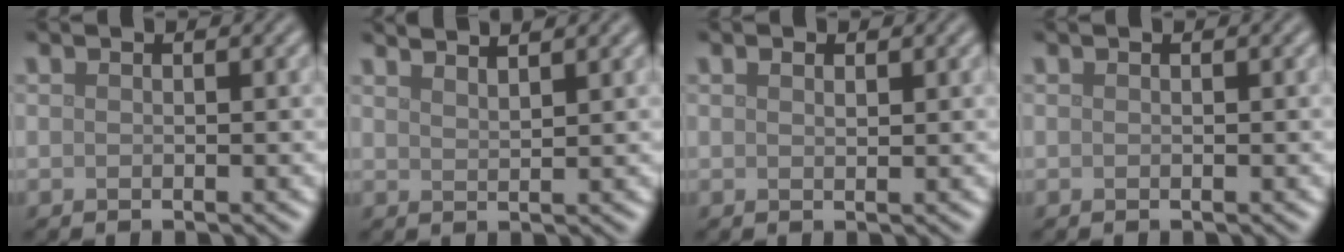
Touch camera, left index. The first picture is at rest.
{"total": 3.3, "force": [2.8, 0.8, 1.5], "torque": [0.004, 0.015, 0.019]}
{"total": 0.7, "force": [0.5, 0.3, 0.5], "torque": [-0.010, -0.002, 0.009]}
{"total": 0.0}